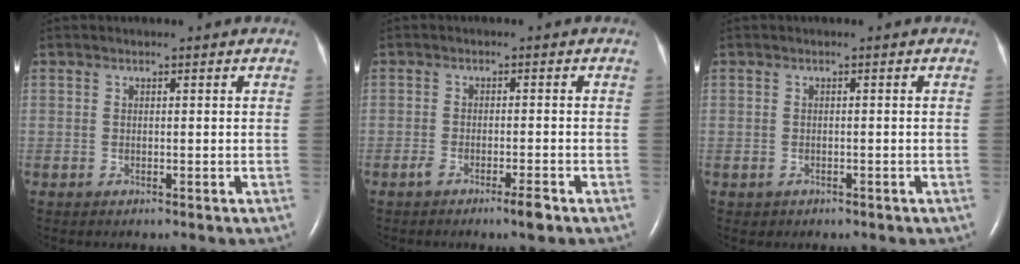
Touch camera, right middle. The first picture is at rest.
{"total": 2.9, "force": [-2.0, 0.2, 2.1], "torque": [-0.041, -0.003, -0.034]}
{"total": 0.9, "force": [-0.4, 0.8, 0.2], "torque": [-0.010, 0.003, 0.001]}